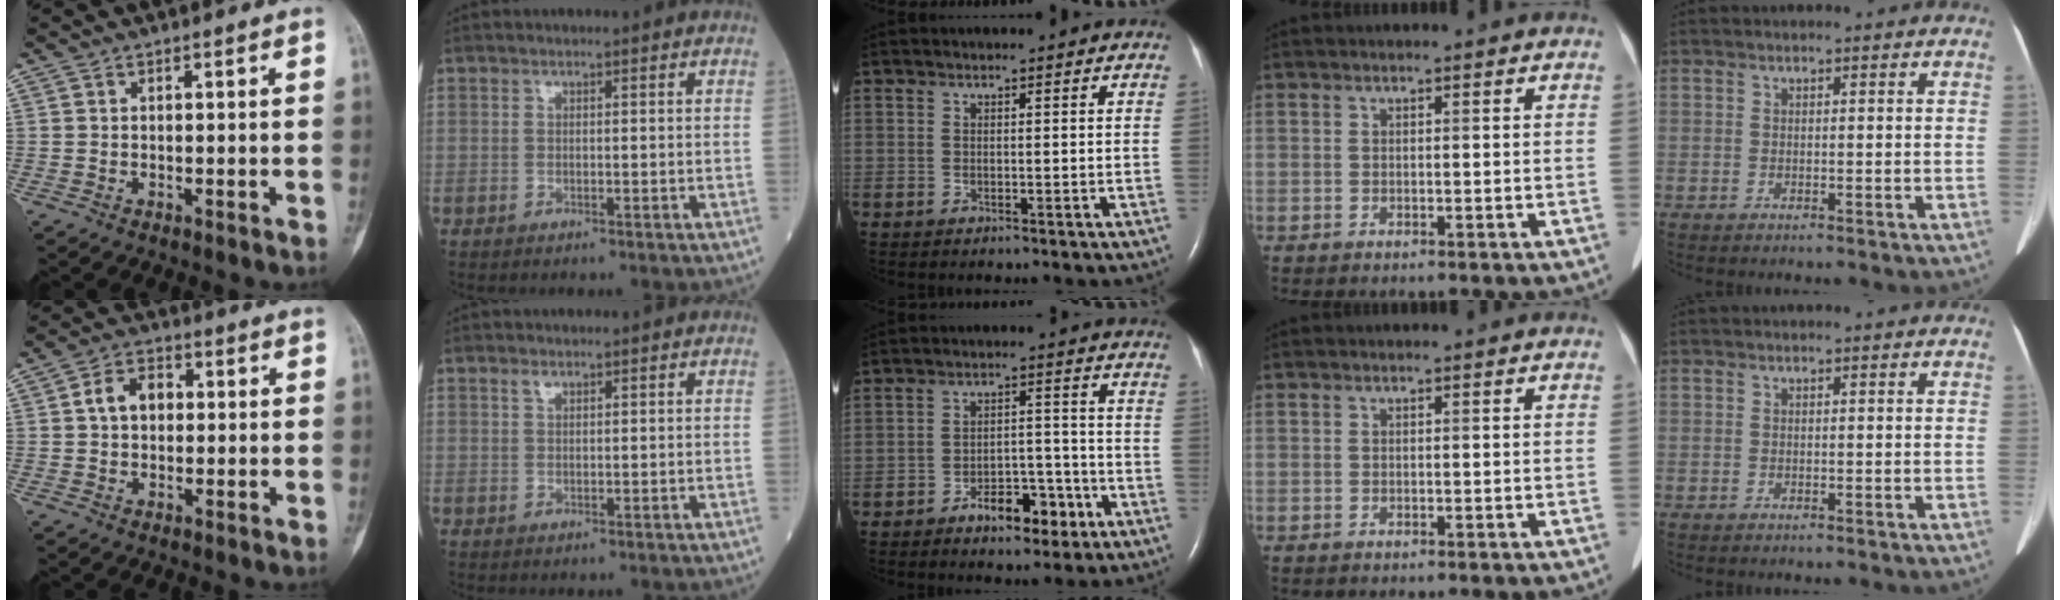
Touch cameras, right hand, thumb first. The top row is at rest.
{"thumb": {"total": 5.9, "force": [0.6, 4.3, 4.0], "torque": [-0.059, 0.016, 0.004]}, "index": {"total": 0.9, "force": [0.7, 0.4, 0.5], "torque": [-0.011, 0.003, 0.013]}, "middle": {"total": 6.9, "force": [-4.2, 3.1, 4.5], "torque": [-0.064, 0.017, -0.059]}}